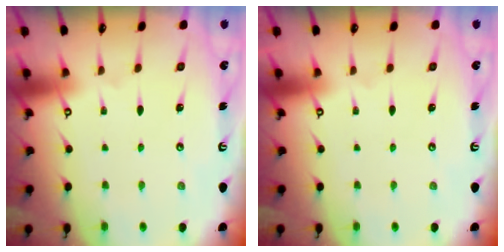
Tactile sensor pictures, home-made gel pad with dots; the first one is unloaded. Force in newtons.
{"total": 0.0}